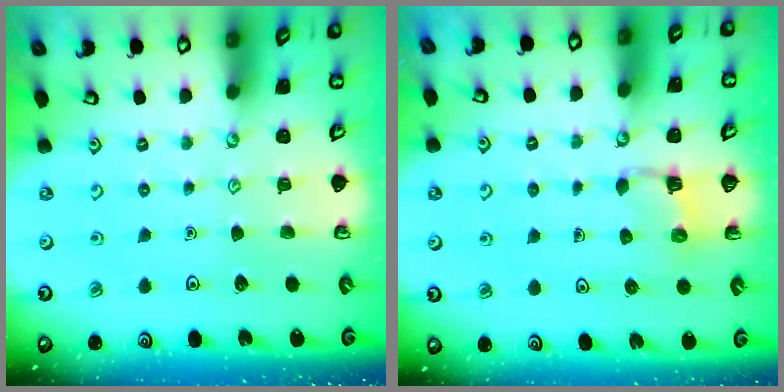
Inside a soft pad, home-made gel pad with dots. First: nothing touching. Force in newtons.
{"total": 2.1, "press": 2.0, "slide": 0.5}